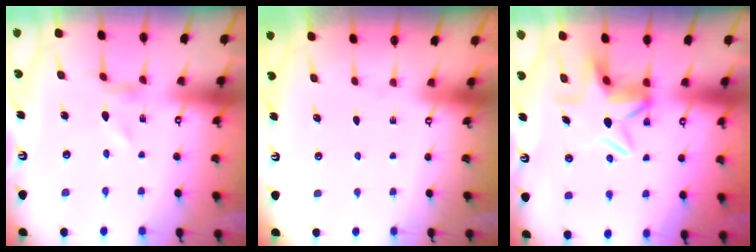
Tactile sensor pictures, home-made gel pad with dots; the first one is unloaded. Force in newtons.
{"total": 0.0}
{"total": 7.6, "press": 7.2, "slide": 2.3}